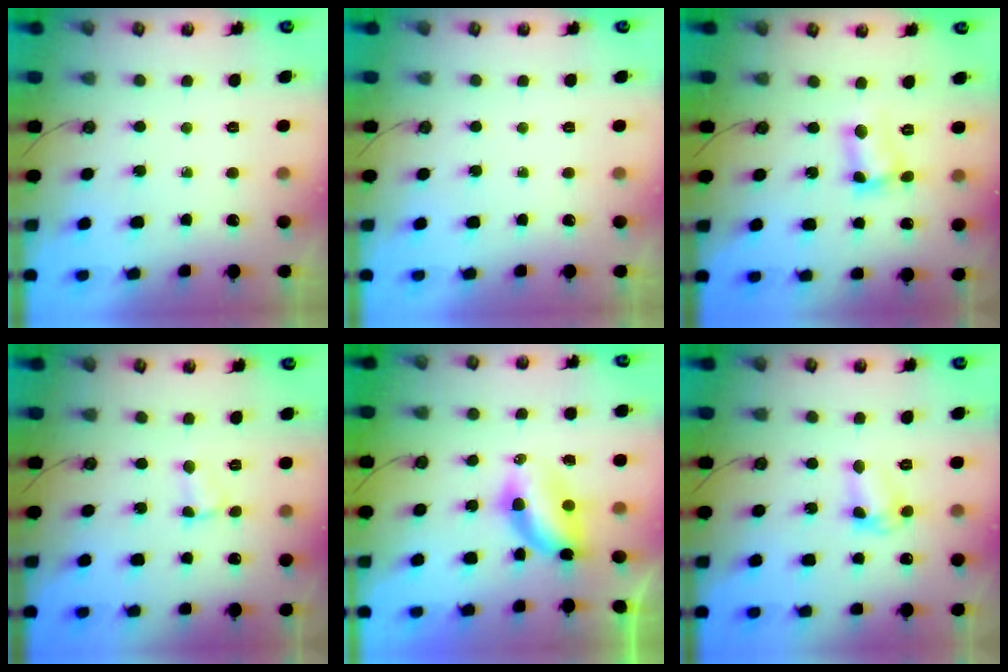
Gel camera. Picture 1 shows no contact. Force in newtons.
{"total": 0.0}
{"total": 5.7, "press": 5.7, "slide": 0.6}
{"total": 2.2, "press": 2.2, "slide": 0.4}
{"total": 5.9, "press": 5.9, "slide": 0.4}
{"total": 7.1, "press": 7.0, "slide": 0.5}